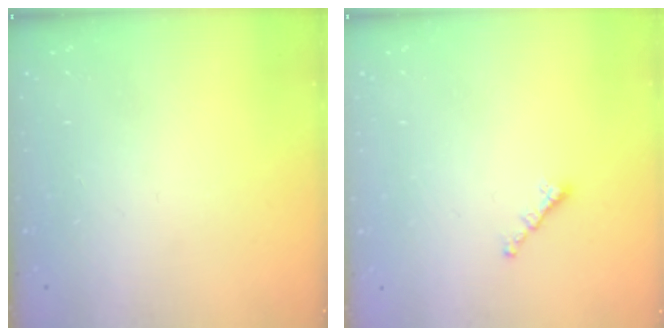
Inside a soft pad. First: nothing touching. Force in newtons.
{"total": 0.7, "press": 0.6, "slide": 0.4}